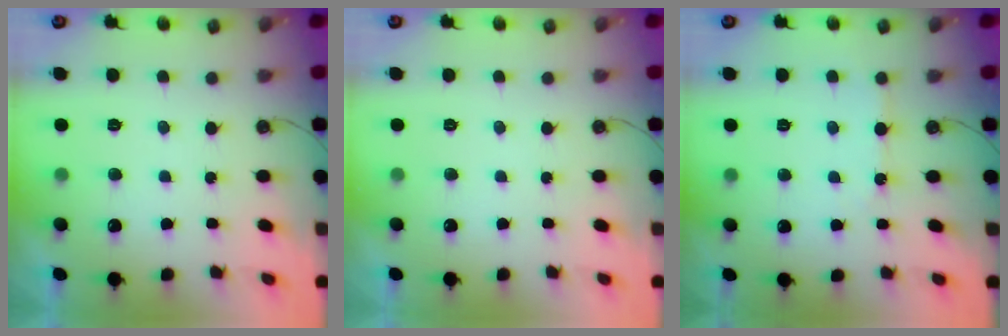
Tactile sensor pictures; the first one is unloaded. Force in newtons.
{"total": 0.0}
{"total": 4.0, "press": 3.9, "slide": 0.6}